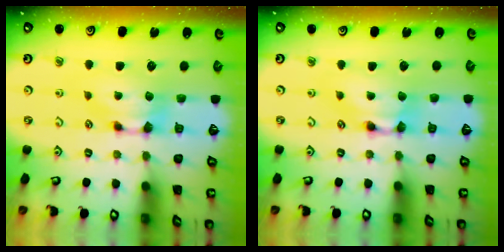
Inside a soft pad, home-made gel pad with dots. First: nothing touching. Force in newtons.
{"total": 2.0, "press": 2.0, "slide": 0.1}